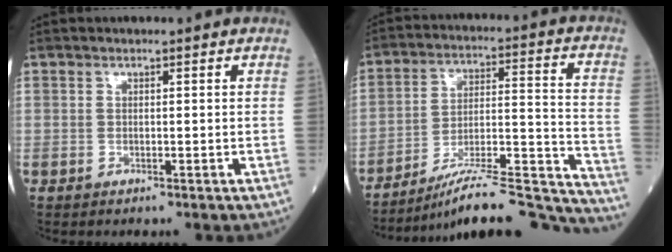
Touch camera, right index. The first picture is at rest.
{"total": 23.3, "force": [-21.7, 0.6, 8.4], "torque": [-0.073, 0.020, -0.318]}